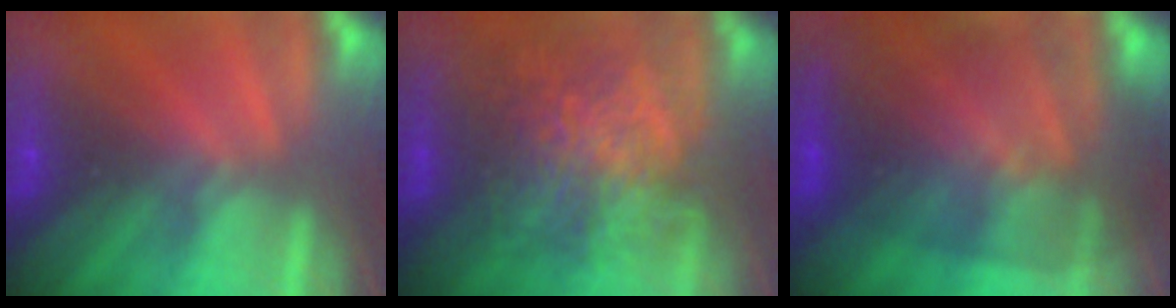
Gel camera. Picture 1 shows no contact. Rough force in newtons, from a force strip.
{"total": 11.7}
{"total": 10.3}